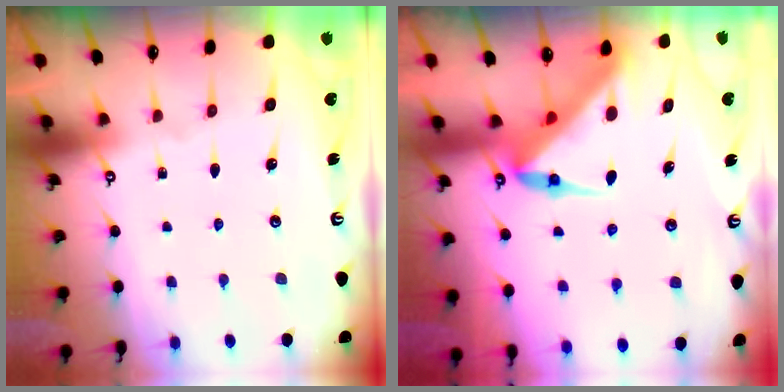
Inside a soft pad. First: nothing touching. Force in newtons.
{"total": 5.9, "press": 5.8, "slide": 0.5}